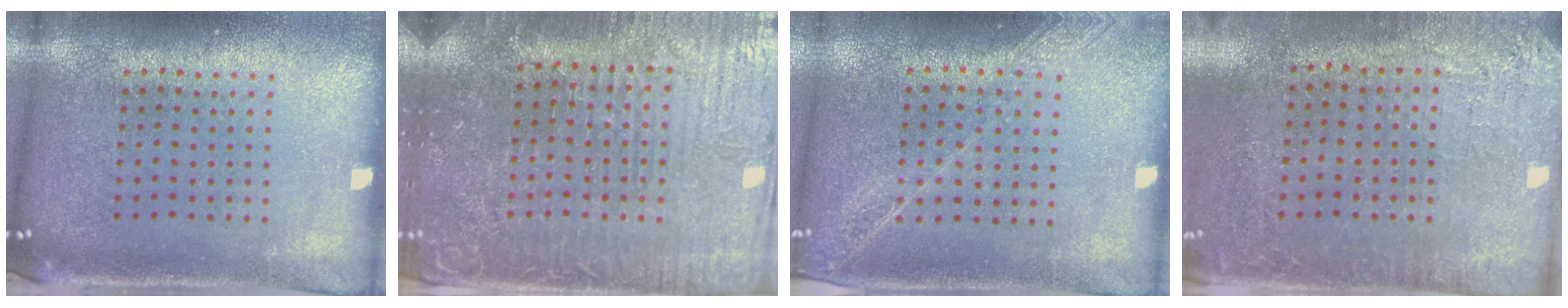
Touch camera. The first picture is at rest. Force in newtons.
{"total": 4.5, "press": 4.3, "slide": 1.3}
{"total": 1.3, "press": 1.3, "slide": 0.4}
{"total": 2.7, "press": 2.3, "slide": 1.3}